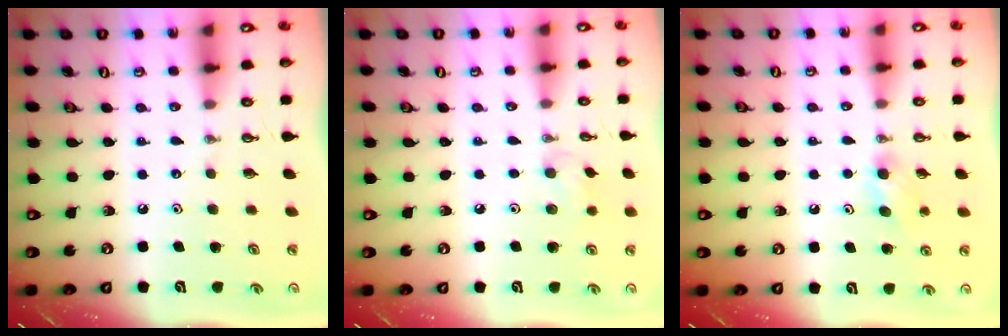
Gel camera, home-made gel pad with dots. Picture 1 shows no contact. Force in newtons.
{"total": 6.0, "press": 5.7, "slide": 1.9}
{"total": 7.2, "press": 3.9, "slide": 6.0}